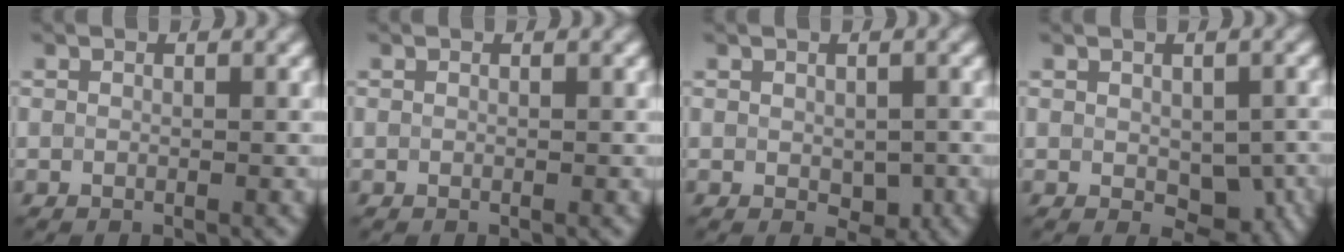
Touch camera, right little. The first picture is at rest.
{"total": 0.0}
{"total": 2.3, "force": [-0.4, 1.4, 1.8], "torque": [-0.022, -0.009, 0.002]}
{"total": 4.9, "force": [-0.8, 3.0, 3.9], "torque": [-0.055, -0.013, -0.003]}